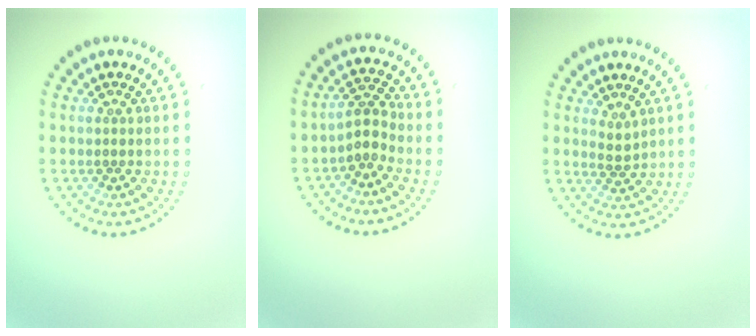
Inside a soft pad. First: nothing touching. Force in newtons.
{"total": 2.2, "press": 1.7, "slide": 1.3}
{"total": 1.2, "press": 0.9, "slide": 0.7}